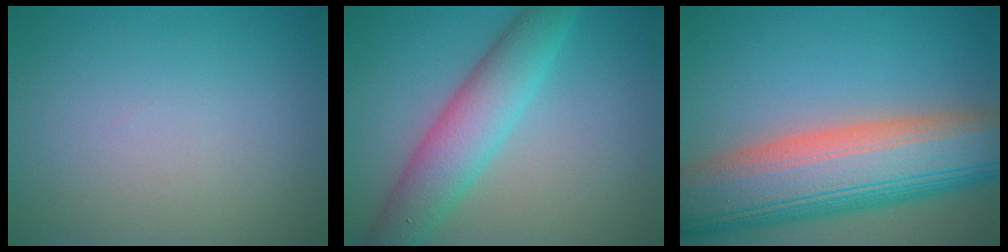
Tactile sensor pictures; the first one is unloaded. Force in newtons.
{"total": 5.7, "press": 5.7, "slide": 0.1}
{"total": 13.7, "press": 13.7, "slide": 0.7}